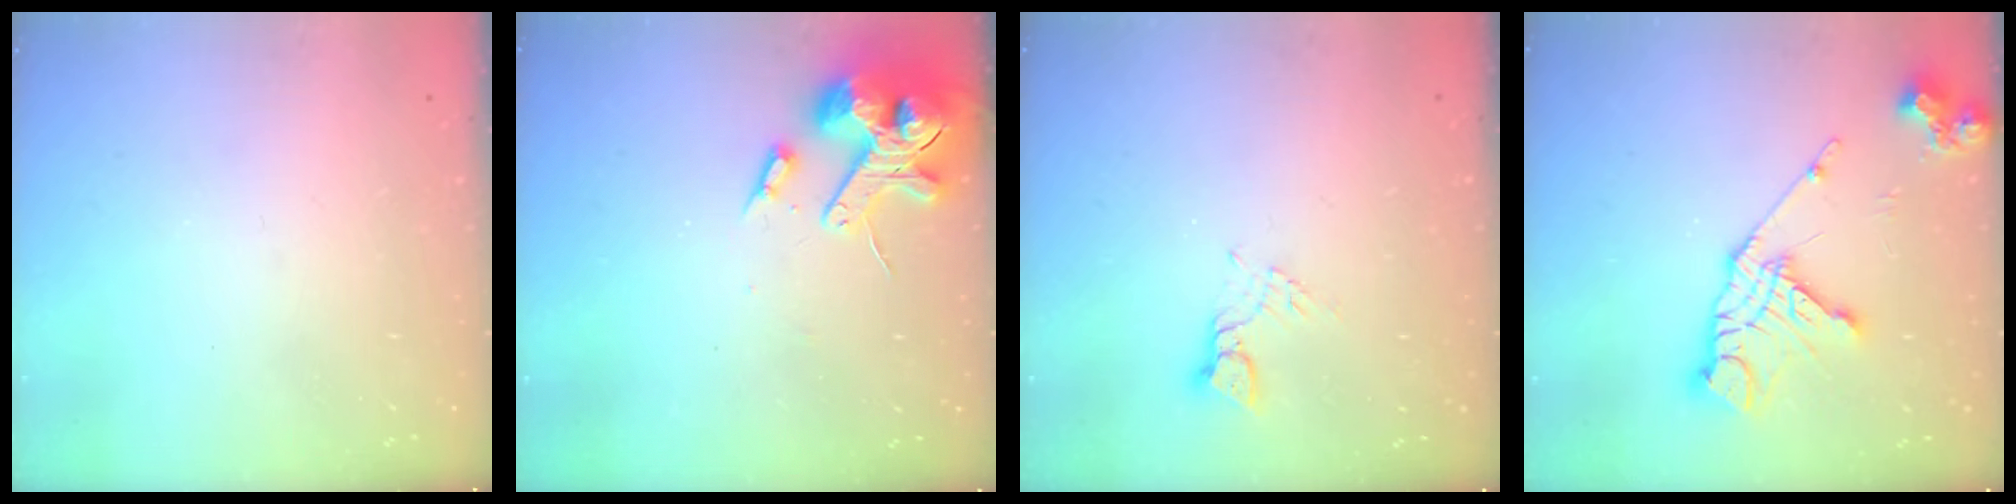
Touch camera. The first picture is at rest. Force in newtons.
{"total": 16.6, "press": 16.4, "slide": 2.6}
{"total": 2.5, "press": 2.5, "slide": 0.1}
{"total": 17.1, "press": 17.0, "slide": 1.8}